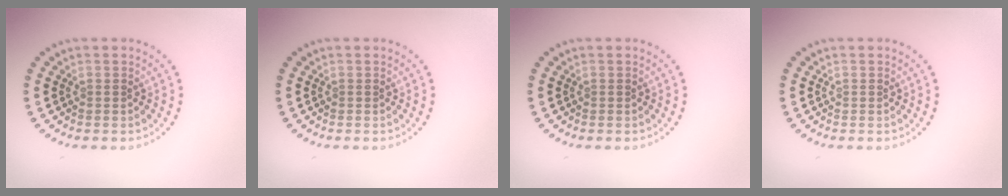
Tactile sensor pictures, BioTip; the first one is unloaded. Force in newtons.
{"total": 0.0}
{"total": 0.0}
{"total": 0.0}